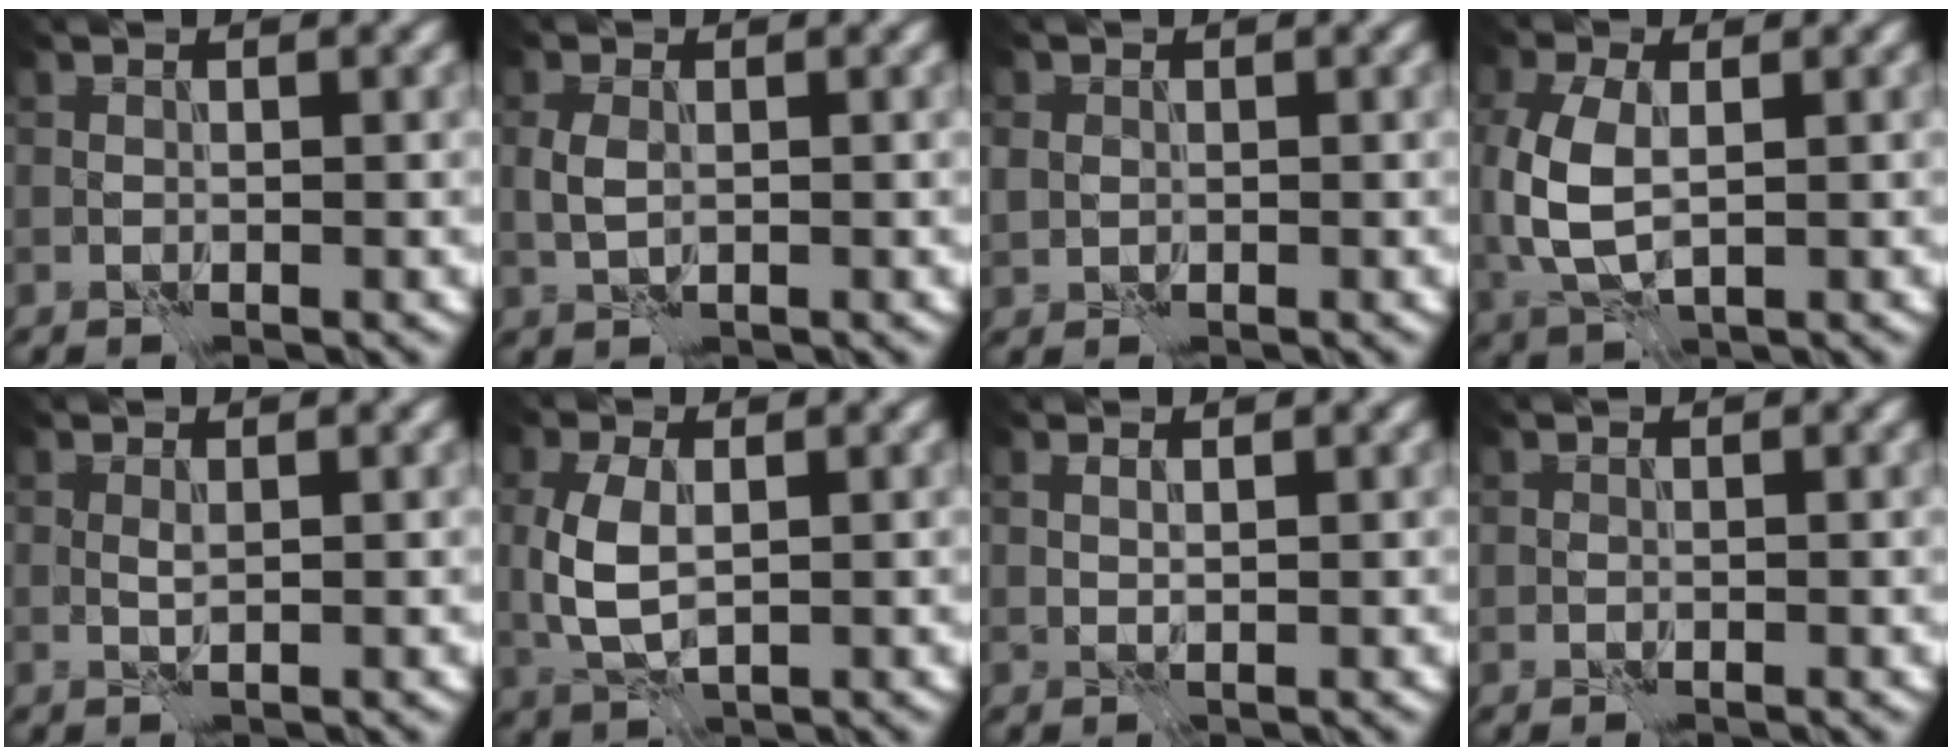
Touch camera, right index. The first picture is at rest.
{"total": 1.6, "force": [0.1, 1.0, 1.2], "torque": [-0.031, -0.001, 0.003]}
{"total": 1.3, "force": [0.1, 1.3, 0.3], "torque": [-0.005, -0.002, 0.000]}
{"total": 5.6, "force": [0.3, 3.4, 4.4], "torque": [-0.120, -0.003, 0.010]}
{"total": 0.5, "force": [0.4, -0.2, 0.2], "torque": [-0.006, 0.000, 0.008]}
{"total": 4.1, "force": [0.4, 2.3, 3.3], "torque": [-0.085, 0.000, 0.013]}
{"total": 0.7, "force": [0.7, 0.0, 0.1], "torque": [-0.007, -0.002, 0.015]}
{"total": 0.0}